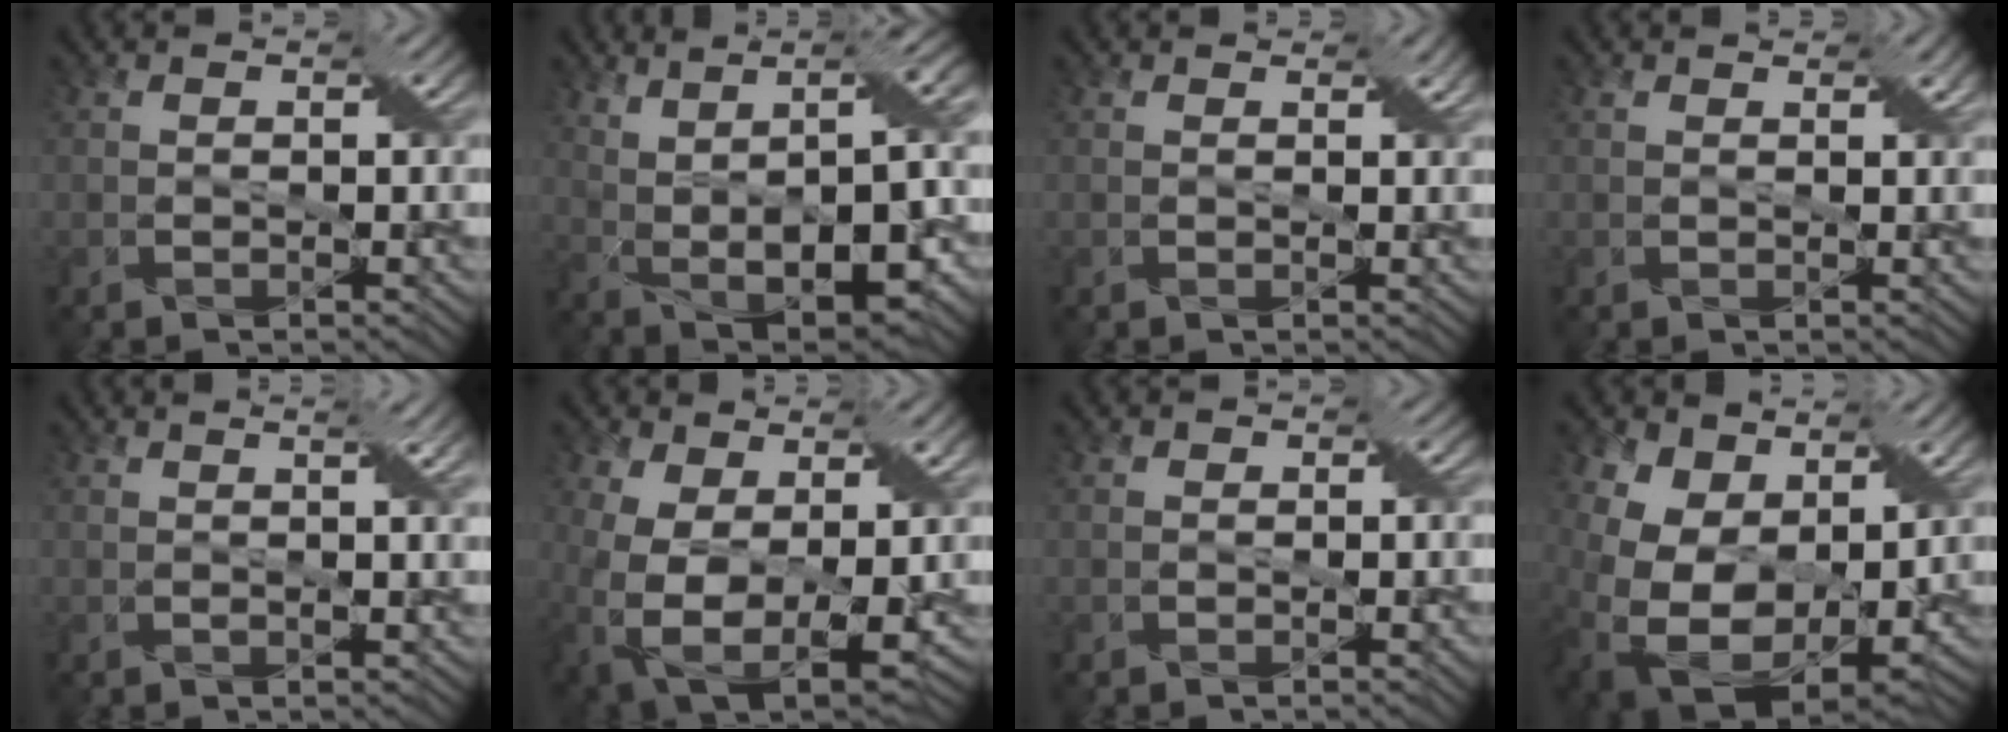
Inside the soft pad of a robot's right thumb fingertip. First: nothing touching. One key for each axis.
{"total": 13.8, "fx": 2.2, "fy": 5.8, "fz": 12.4, "tx": -0.201, "ty": 0.012, "tz": 0.053}
{"total": 1.0, "fx": 0.8, "fy": 0.4, "fz": 0.4, "tx": -0.008, "ty": -0.001, "tz": 0.015}
{"total": 1.4, "fx": 1.1, "fy": 0.6, "fz": 0.6, "tx": -0.015, "ty": -0.001, "tz": 0.021}
{"total": 2.9, "fx": 1.4, "fy": 0.3, "fz": 2.5, "tx": -0.040, "ty": 0.000, "tz": 0.021}
{"total": 12.4, "fx": -0.6, "fy": 7.8, "fz": 9.7, "tx": -0.219, "ty": -0.039, "tz": 0.008}
{"total": 0.7, "fx": 0.1, "fy": 0.6, "fz": 0.2, "tx": -0.005, "ty": -0.002, "tz": -0.001}
{"total": 15.9, "fx": 3.2, "fy": 11.2, "fz": 10.8, "tx": -0.245, "ty": -0.013, "tz": 0.083}